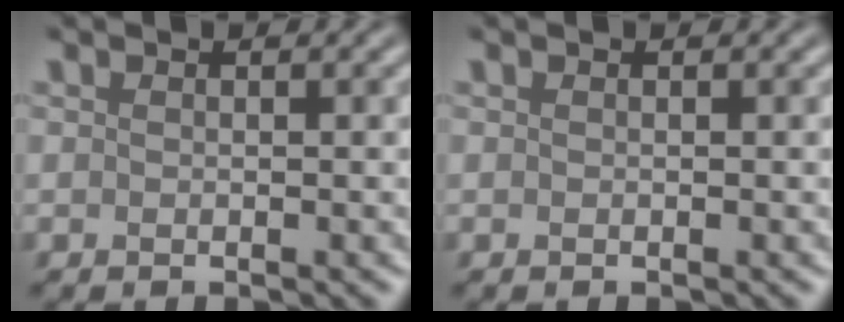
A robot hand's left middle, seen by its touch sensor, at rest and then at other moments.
{"total": 0.0}